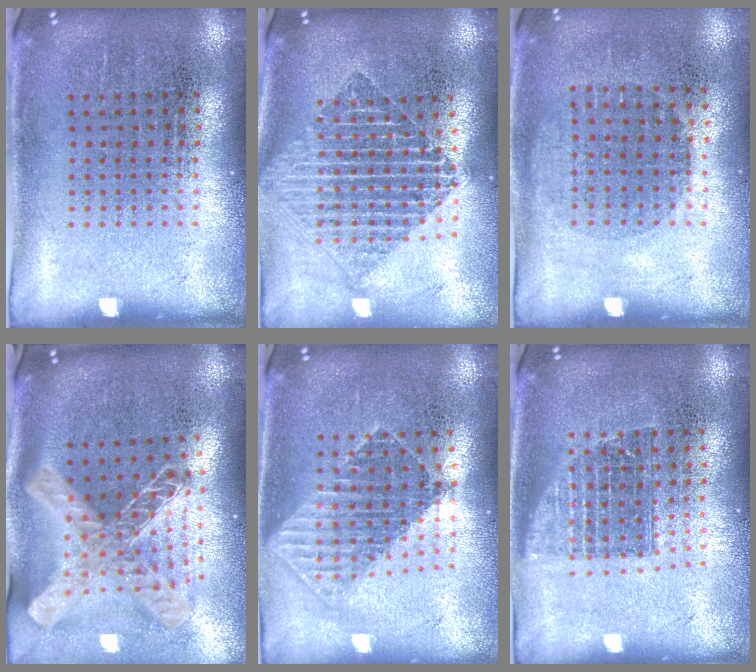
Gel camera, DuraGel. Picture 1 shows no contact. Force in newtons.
{"total": 2.1, "press": 1.7, "slide": 1.2}
{"total": 1.0, "press": 0.9, "slide": 0.3}
{"total": 2.8, "press": 2.0, "slide": 2.0}
{"total": 1.7, "press": 1.4, "slide": 1.1}
{"total": 1.4, "press": 1.1, "slide": 0.8}